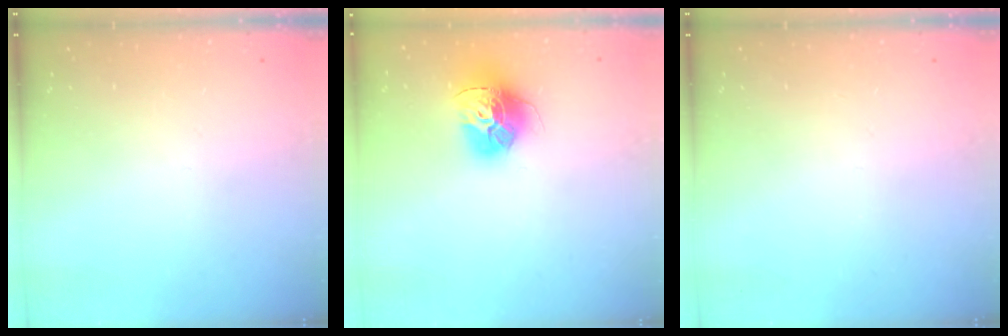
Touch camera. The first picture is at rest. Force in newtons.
{"total": 14.8, "press": 14.8, "slide": 1.6}
{"total": 0.0}